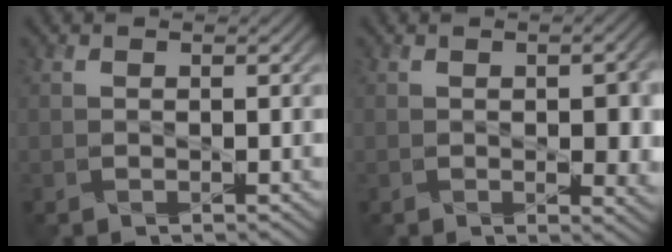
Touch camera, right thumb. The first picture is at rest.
{"total": 5.8, "force": [-0.1, 3.0, 5.0], "torque": [-0.063, -0.010, 0.014]}